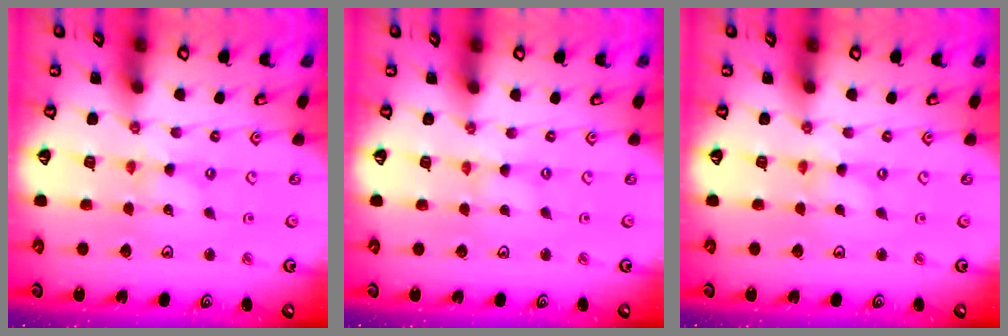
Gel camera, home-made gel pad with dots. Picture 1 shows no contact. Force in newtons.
{"total": 0.0}
{"total": 0.0}